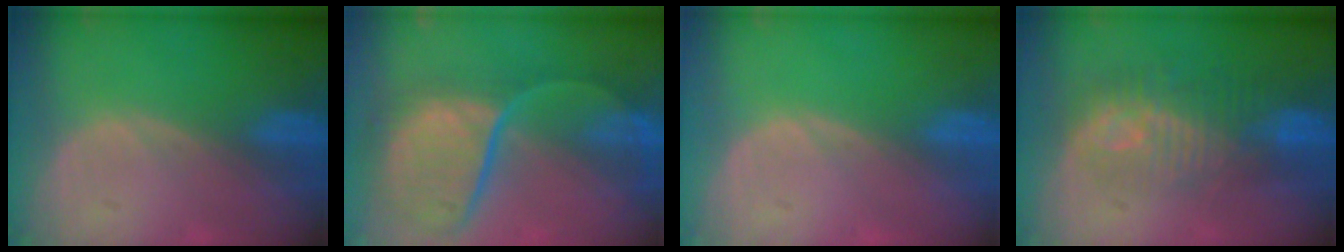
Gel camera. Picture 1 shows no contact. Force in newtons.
{"total": 12.1, "press": 9.8, "slide": 7.0}
{"total": 0.0}
{"total": 9.7, "press": 8.9, "slide": 3.9}